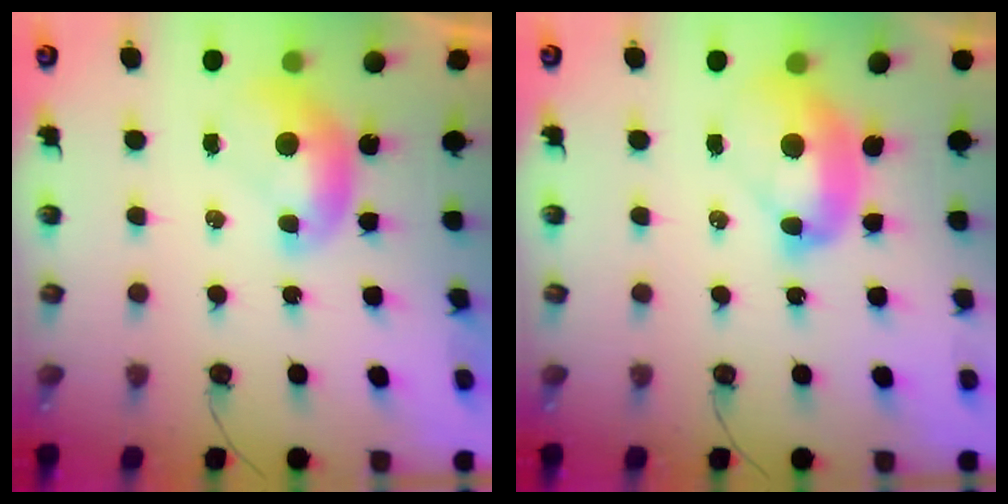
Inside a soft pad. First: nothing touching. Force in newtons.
{"total": 4.5, "press": 4.4, "slide": 0.6}